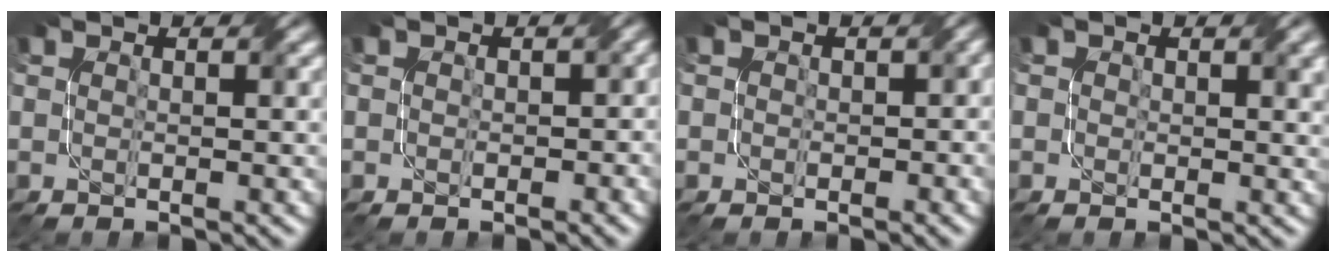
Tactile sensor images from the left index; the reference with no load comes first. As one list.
[{"total": 1.5, "force": [-0.1, 1.3, 0.7], "torque": [0.001, -0.004, 0.001]}, {"total": 1.5, "force": [0.0, 1.3, 0.6], "torque": [0.001, -0.002, 0.001]}, {"total": 1.9, "force": [0.8, 1.3, 1.2], "torque": [-0.007, -0.001, 0.012]}]